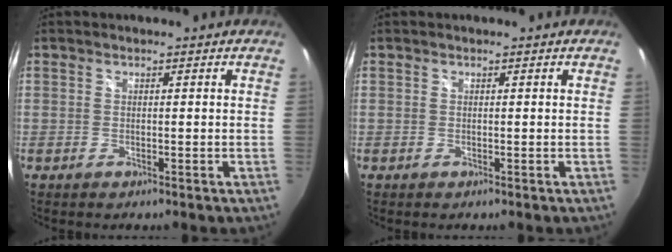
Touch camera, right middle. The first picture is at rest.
{"total": 0.0}